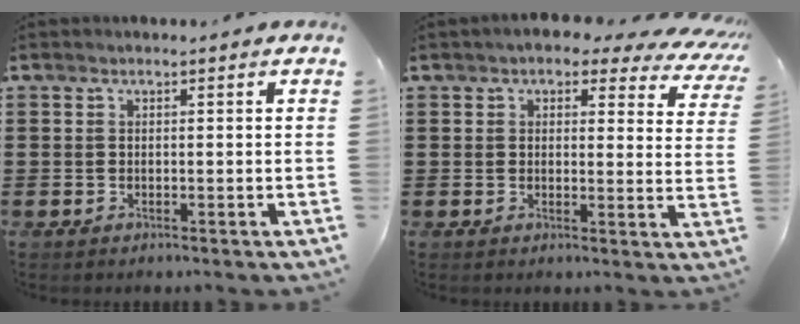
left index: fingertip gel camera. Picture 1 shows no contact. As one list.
[{"total": 4.1, "force": [3.2, 1.7, 2.0], "torque": [-0.035, -0.012, 0.052]}]